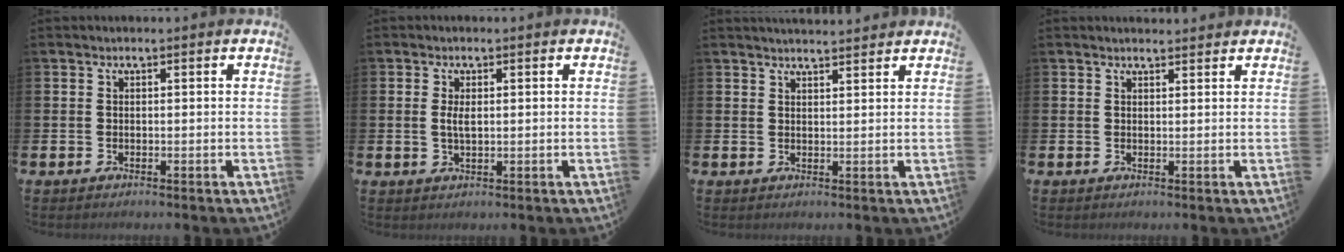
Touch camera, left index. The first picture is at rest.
{"total": 2.3, "force": [0.3, 1.0, 2.1], "torque": [-0.032, 0.001, 0.001]}
{"total": 2.6, "force": [2.6, 0.1, 0.2], "torque": [0.003, -0.016, 0.044]}
{"total": 1.4, "force": [1.4, 0.2, 0.1], "torque": [0.007, -0.006, 0.023]}